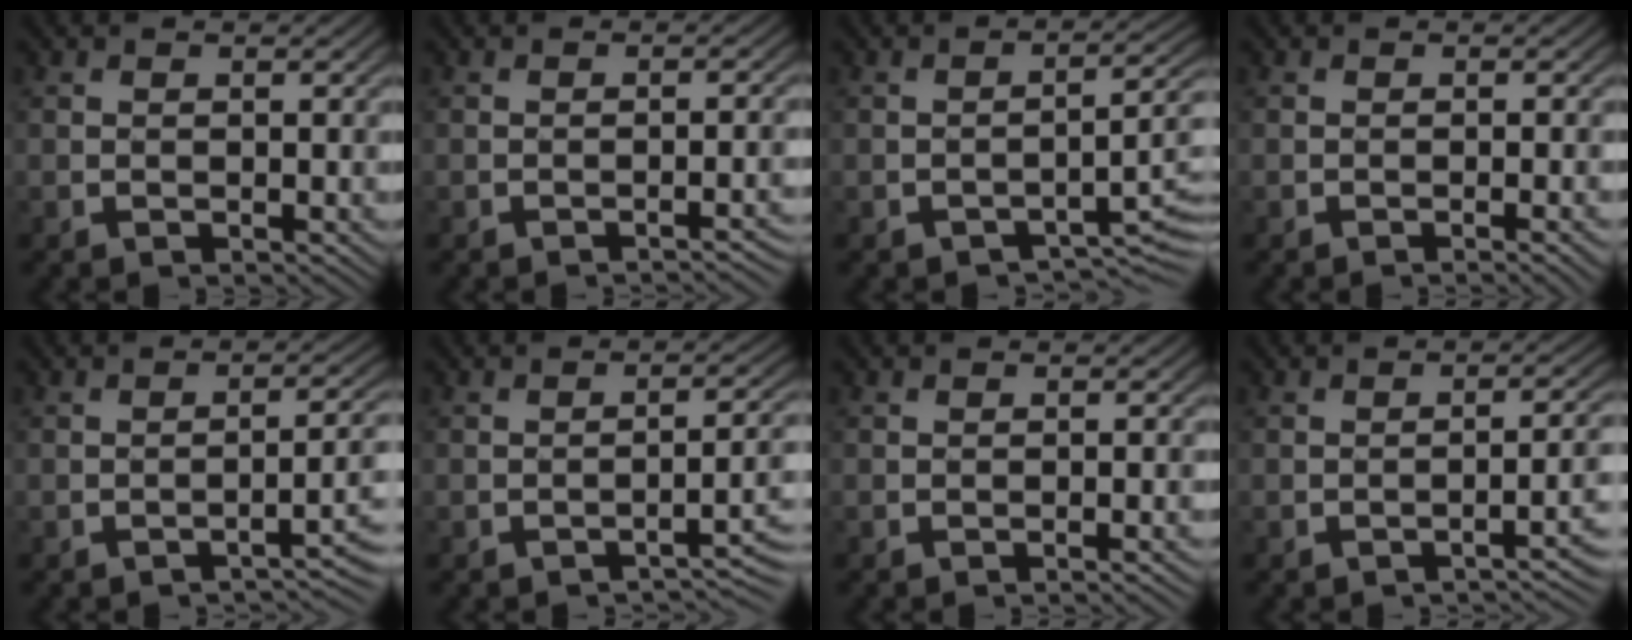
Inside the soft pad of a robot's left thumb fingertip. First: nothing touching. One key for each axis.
{"total": 2.9, "fx": -1.8, "fy": 0.6, "fz": 2.2, "tx": -0.018, "ty": 0.010, "tz": -0.030}
{"total": 4.5, "fx": -2.9, "fy": 1.3, "fz": 3.2, "tx": -0.041, "ty": 0.006, "tz": -0.043}
{"total": 2.4, "fx": -1.1, "fy": 0.3, "fz": 2.1, "tx": -0.025, "ty": 0.008, "tz": -0.021}
{"total": 4.6, "fx": -2.3, "fy": 1.2, "fz": 3.8, "tx": -0.044, "ty": 0.016, "tz": -0.040}
{"total": 4.3, "fx": -2.4, "fy": 1.0, "fz": 3.4, "tx": -0.040, "ty": 0.015, "tz": -0.041}
{"total": 1.1, "fx": -0.5, "fy": 0.2, "fz": 1.0, "tx": -0.005, "ty": 0.005, "tz": -0.013}
{"total": 4.6, "fx": -2.3, "fy": 1.1, "fz": 3.8, "tx": -0.039, "ty": 0.016, "tz": -0.038}